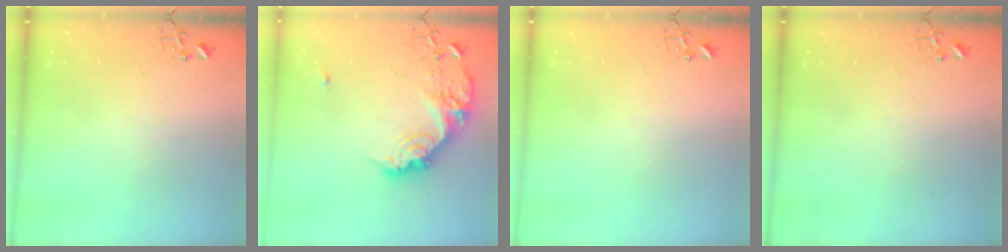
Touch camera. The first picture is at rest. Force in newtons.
{"total": 18.5, "press": 18.5, "slide": 1.0}
{"total": 0.0}
{"total": 0.0}